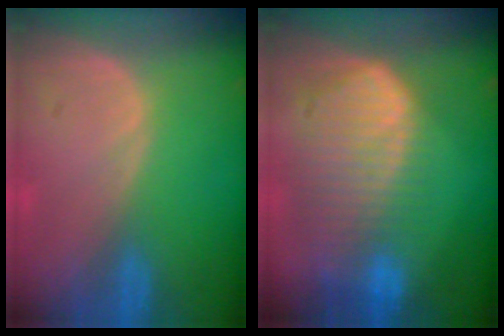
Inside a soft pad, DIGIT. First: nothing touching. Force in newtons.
{"total": 10.3, "press": 8.9, "slide": 5.3}